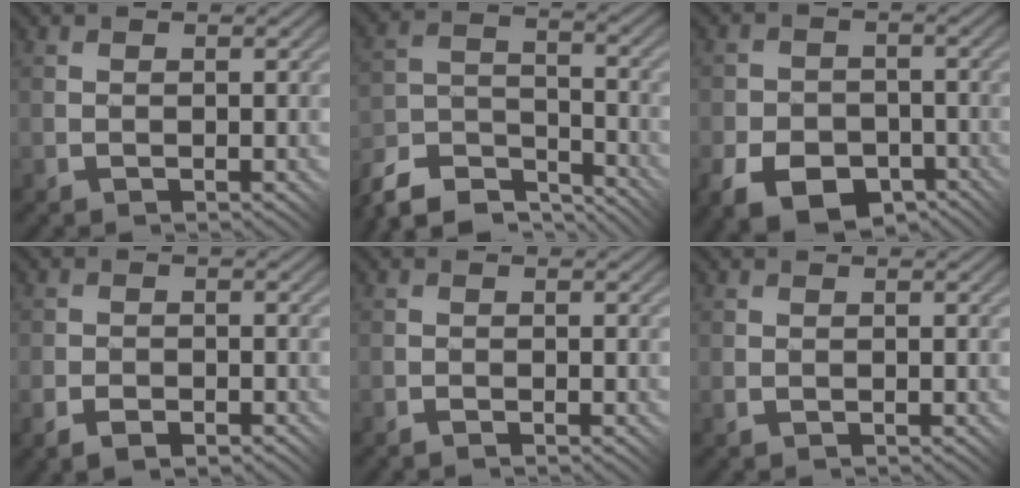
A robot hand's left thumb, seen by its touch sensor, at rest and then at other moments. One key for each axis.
{"total": 10.4, "fx": -9.2, "fy": 3.2, "fz": 3.5, "tx": -0.076, "ty": -0.001, "tz": -0.168}
{"total": 7.8, "fx": -4.7, "fy": 4.8, "fz": 3.9, "tx": -0.075, "ty": -0.015, "tz": -0.086}
{"total": 2.3, "fx": -1.6, "fy": 1.1, "fz": 1.1, "tx": -0.022, "ty": -0.001, "tz": -0.037}
{"total": 0.7, "fx": -0.7, "fy": -0.1, "fz": 0.0, "tx": 0.001, "ty": 0.004, "tz": -0.017}
{"total": 0.0}